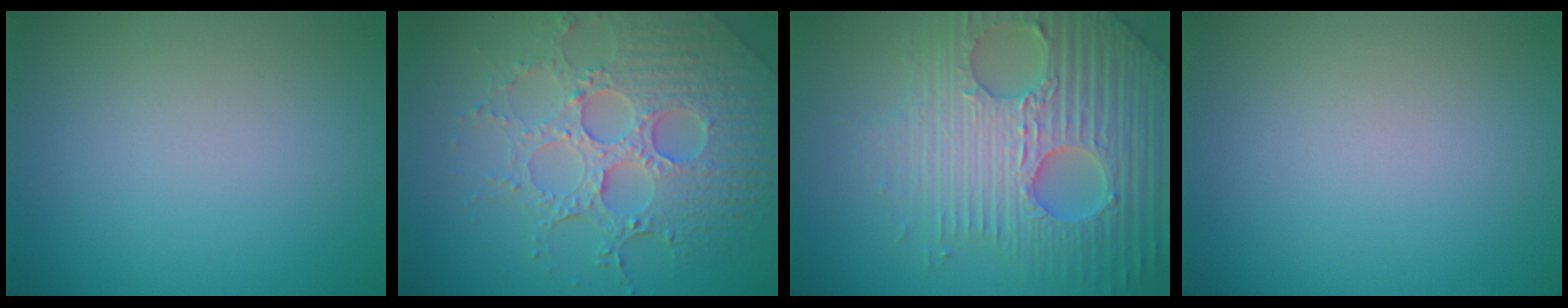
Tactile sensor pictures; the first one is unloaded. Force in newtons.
{"total": 6.9, "press": 5.3, "slide": 4.4}
{"total": 7.4, "press": 7.1, "slide": 1.8}
{"total": 0.0}